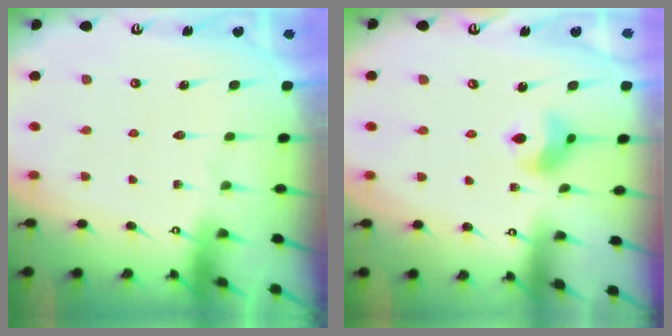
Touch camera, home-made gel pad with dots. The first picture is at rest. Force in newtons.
{"total": 6.9, "press": 6.9, "slide": 0.8}